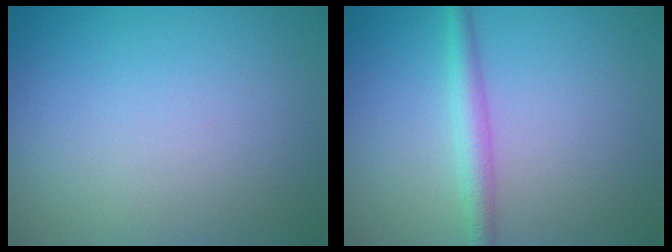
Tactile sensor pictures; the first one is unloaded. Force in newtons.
{"total": 2.4, "press": 2.4, "slide": 0.1}